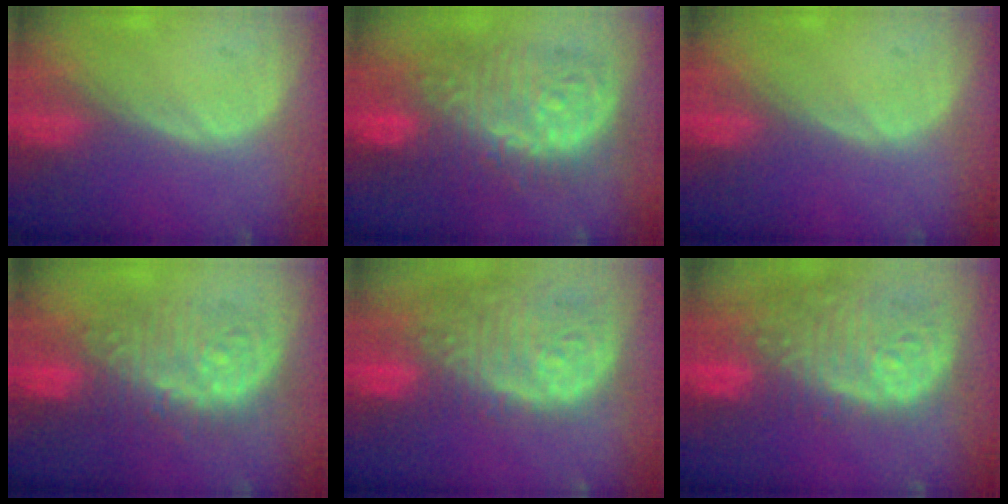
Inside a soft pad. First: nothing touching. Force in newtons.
{"total": 12.7, "press": 12.6, "slide": 1.4}
{"total": 0.0}
{"total": 9.8, "press": 9.8, "slide": 0.4}
{"total": 14.3, "press": 11.7, "slide": 8.2}
{"total": 14.2, "press": 11.7, "slide": 8.1}